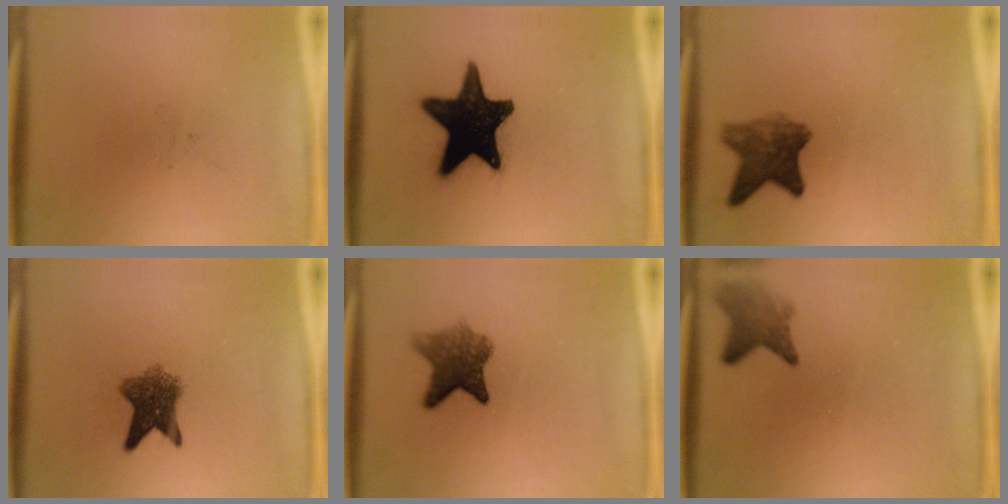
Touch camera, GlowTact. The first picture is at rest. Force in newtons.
{"total": 19.1}
{"total": 6.1}
{"total": 6.3}
{"total": 6.2}
{"total": 3.4}